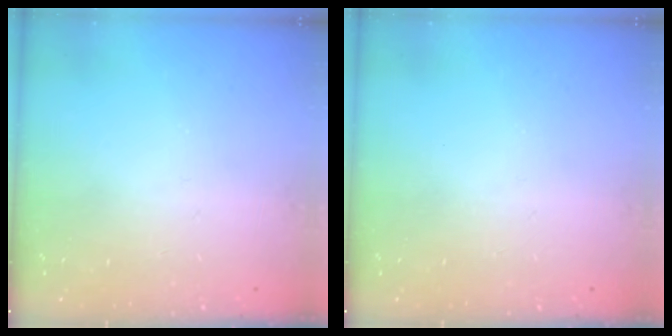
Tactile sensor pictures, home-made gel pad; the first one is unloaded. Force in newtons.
{"total": 0.0}